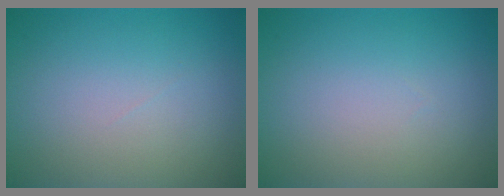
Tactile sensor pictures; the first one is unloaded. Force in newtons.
{"total": 0.0}